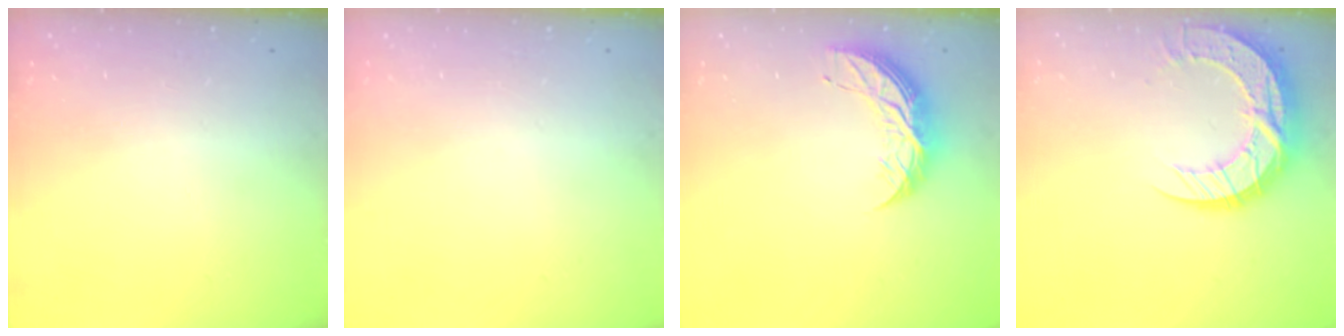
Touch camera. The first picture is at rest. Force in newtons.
{"total": 0.0}
{"total": 8.4, "press": 8.4, "slide": 0.4}
{"total": 15.6, "press": 15.6, "slide": 1.1}